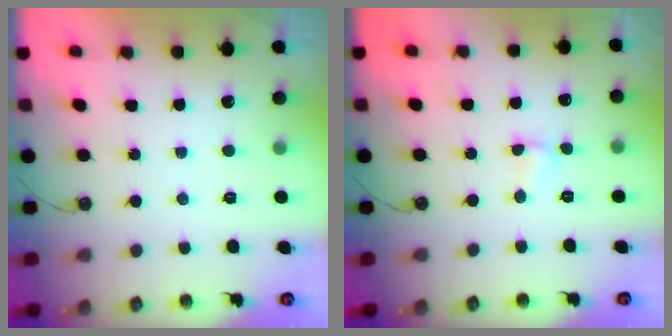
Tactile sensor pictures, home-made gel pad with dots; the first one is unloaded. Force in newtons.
{"total": 1.4, "press": 1.4, "slide": 0.4}